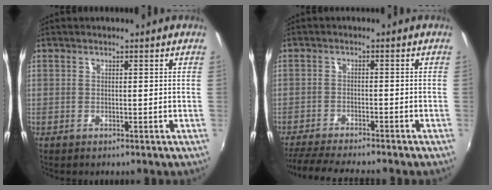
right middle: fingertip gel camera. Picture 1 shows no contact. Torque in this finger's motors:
{"motor_torque": [0.35, -0.40, 0.08, 0.04]}